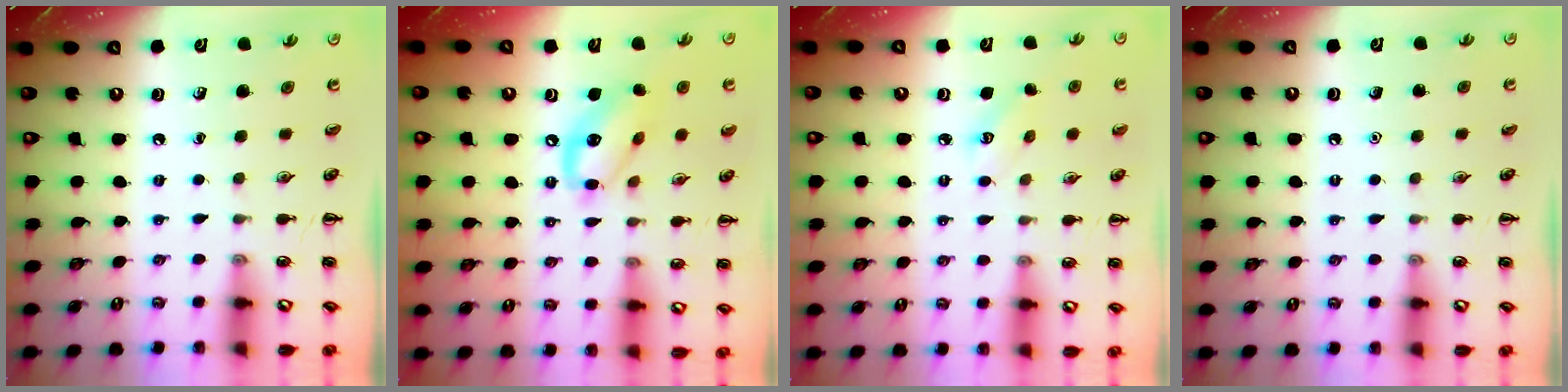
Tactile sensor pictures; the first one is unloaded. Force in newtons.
{"total": 12.3, "press": 12.0, "slide": 2.6}
{"total": 2.9, "press": 2.8, "slide": 0.8}
{"total": 1.6, "press": 1.6, "slide": 0.1}